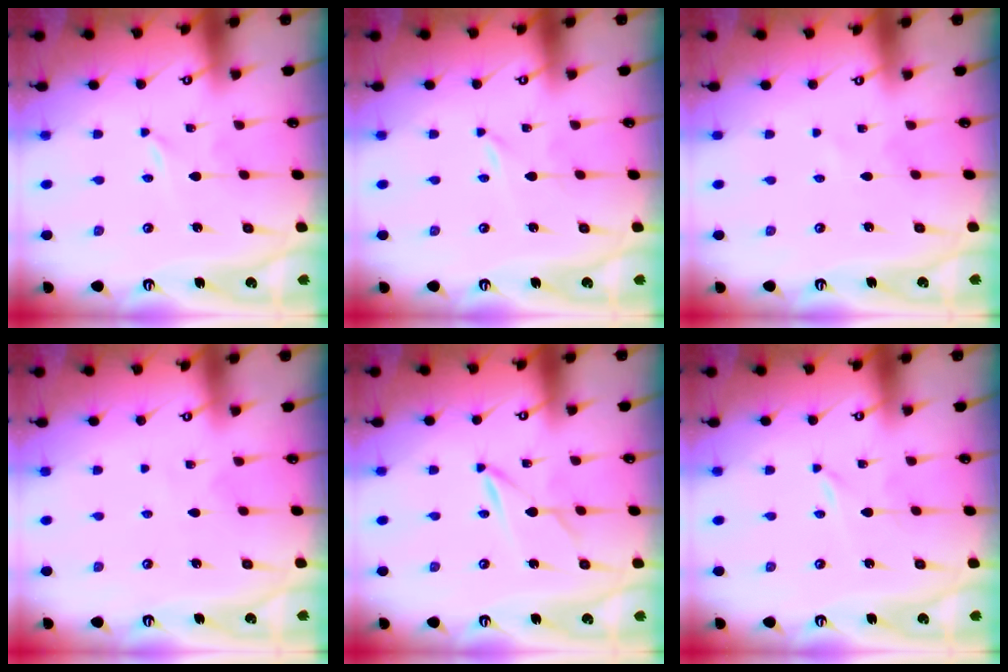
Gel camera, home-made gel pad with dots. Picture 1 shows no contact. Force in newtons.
{"total": 0.0}
{"total": 0.0}
{"total": 2.2, "press": 2.2, "slide": 0.2}
{"total": 2.0, "press": 2.0, "slide": 0.1}
{"total": 0.0}